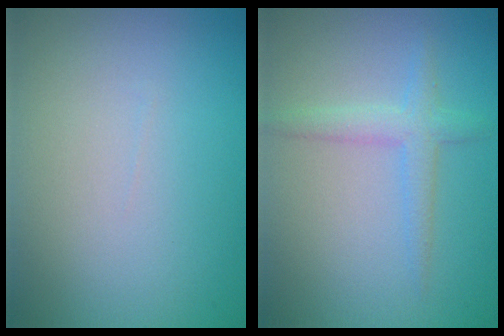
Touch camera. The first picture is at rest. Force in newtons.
{"total": 2.2, "press": 2.2, "slide": 0.0}